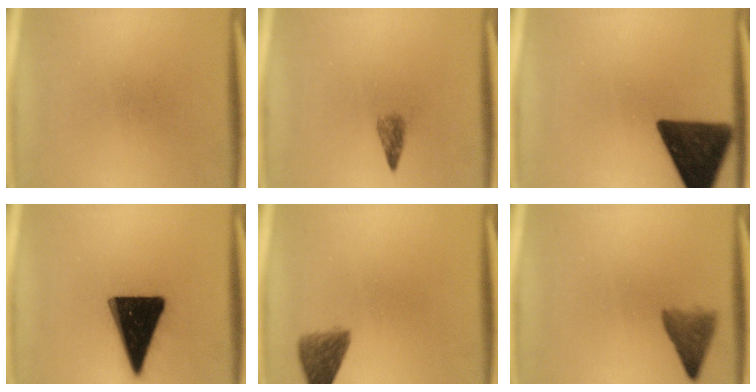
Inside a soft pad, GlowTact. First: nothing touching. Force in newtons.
{"total": 1.8}
{"total": 15.3}
{"total": 19.2}
{"total": 4.6}
{"total": 4.2}